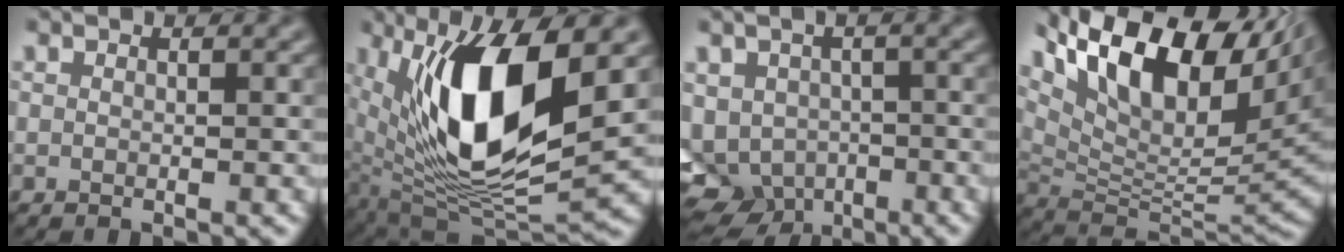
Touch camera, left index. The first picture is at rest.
{"total": 13.0, "force": [2.9, 5.2, 11.6], "torque": [-0.207, -0.018, 0.060]}
{"total": 6.7, "force": [-2.8, 4.9, 3.7], "torque": [-0.061, -0.023, -0.041]}
{"total": 14.9, "force": [8.3, 6.1, 10.8], "torque": [-0.198, 0.029, 0.157]}